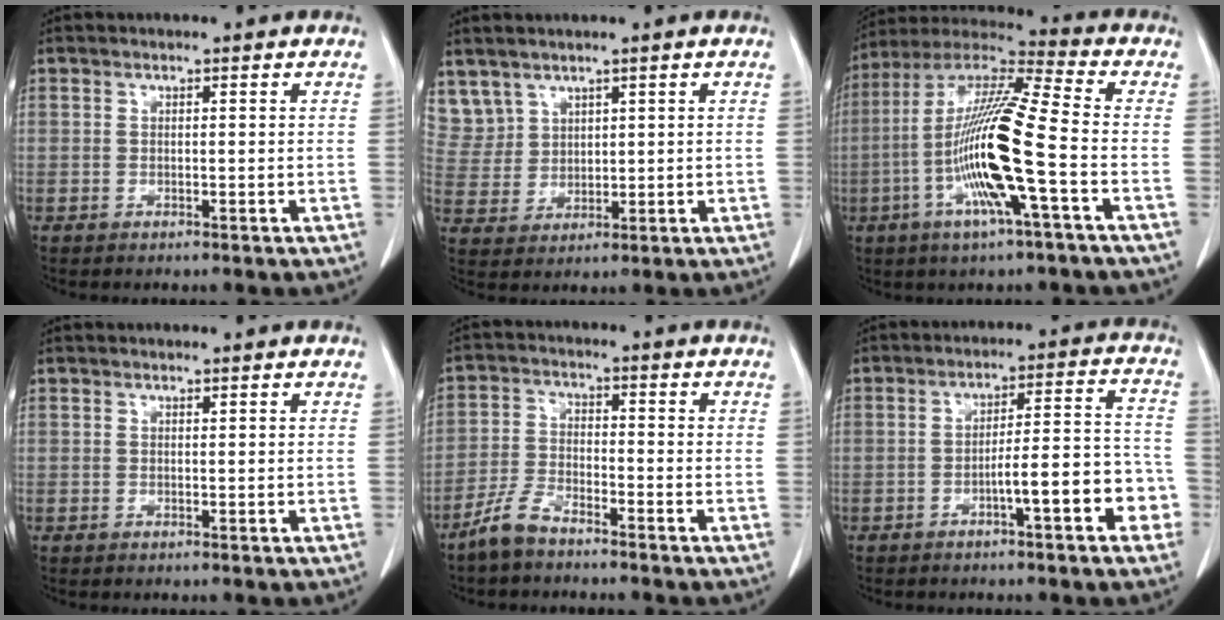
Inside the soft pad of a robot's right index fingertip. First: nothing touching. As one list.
[{"total": 6.5, "force": [4.4, 4.8, 0.2], "torque": [-0.012, 0.012, 0.107]}, {"total": 16.8, "force": [-4.3, 0.2, 16.3], "torque": [-0.328, -0.004, -0.089]}, {"total": 0.0}, {"total": 5.3, "force": [-4.5, 1.7, 2.4], "torque": [-0.057, -0.004, -0.091]}, {"total": 9.7, "force": [-4.0, 1.5, 8.7], "torque": [-0.116, 0.033, -0.052]}]